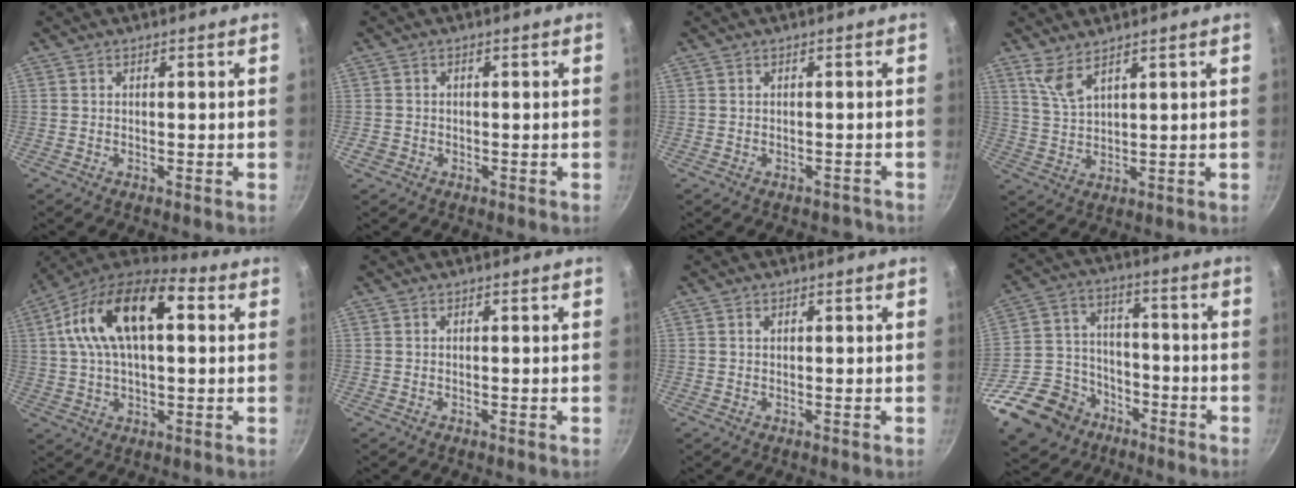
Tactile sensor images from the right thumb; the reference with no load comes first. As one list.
[{"total": 1.5, "force": [-0.6, 1.3, 0.2], "torque": [-0.003, 0.003, -0.008]}, {"total": 1.5, "force": [-1.1, 1.0, 0.2], "torque": [0.016, 0.028, 0.002]}, {"total": 4.6, "force": [3.6, 1.3, 2.6], "torque": [-0.053, -0.030, 0.079]}, {"total": 20.5, "force": [4.8, 10.5, 17.0], "torque": [-0.291, 0.026, 0.067]}, {"total": 0.0}, {"total": 0.5, "force": [0.2, 0.3, 0.4], "torque": [-0.008, 0.002, 0.003]}, {"total": 18.8, "force": [-10.9, 13.3, 7.7], "torque": [-0.123, 0.061, -0.186]}]